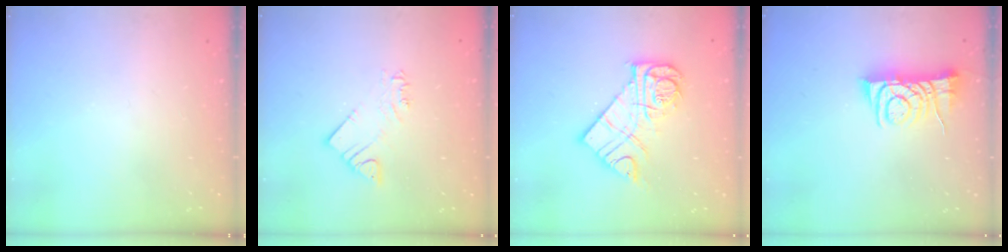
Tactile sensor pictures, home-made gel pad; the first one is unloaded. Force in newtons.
{"total": 3.4, "press": 3.4, "slide": 0.2}
{"total": 13.9, "press": 13.8, "slide": 1.5}
{"total": 7.6, "press": 7.5, "slide": 1.0}